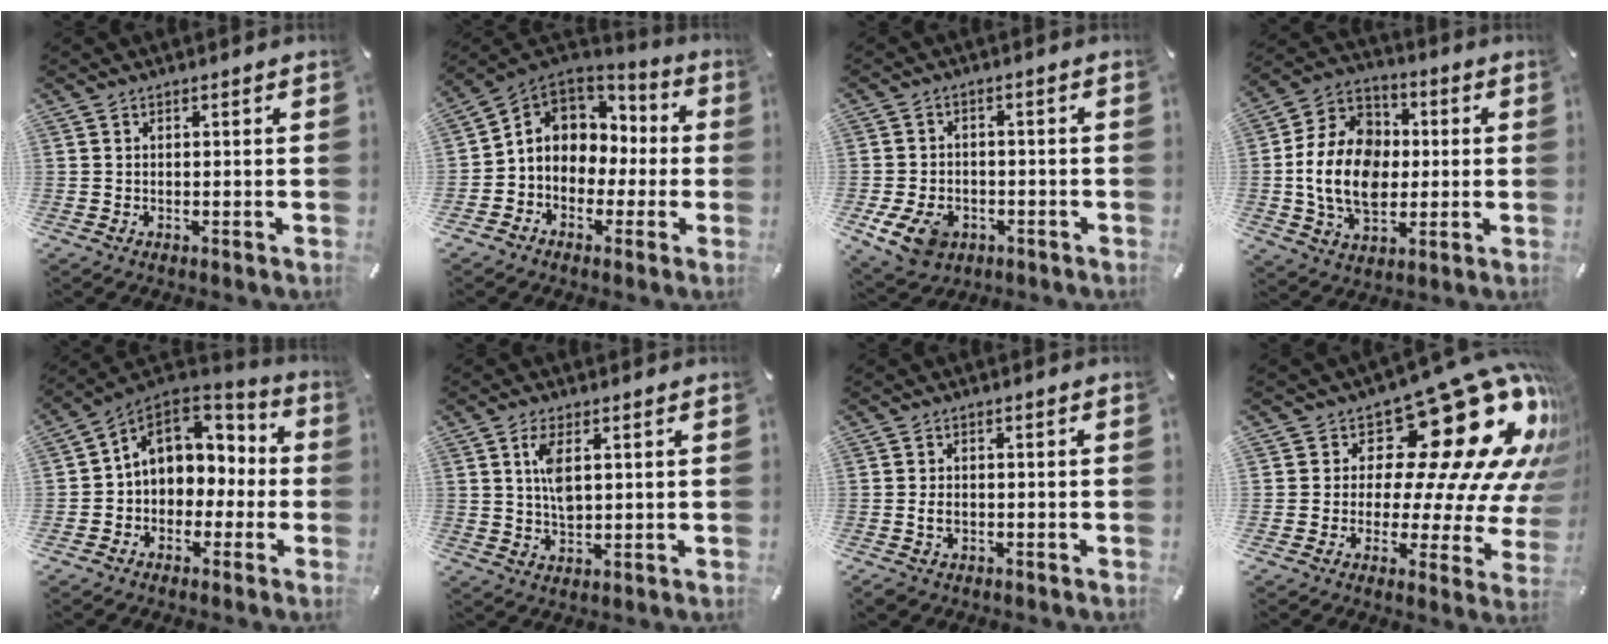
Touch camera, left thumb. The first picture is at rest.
{"total": 8.5, "force": [-0.1, 8.1, 2.6], "torque": [-0.072, 0.010, 0.005]}
{"total": 8.3, "force": [-3.3, 6.2, 4.4], "torque": [-0.092, 0.014, -0.059]}
{"total": 16.5, "force": [-1.3, 12.7, 10.5], "torque": [-0.237, 0.011, -0.025]}
{"total": 9.2, "force": [1.2, 8.4, 3.6], "torque": [-0.080, 0.003, 0.029]}
{"total": 5.7, "force": [1.6, 2.6, 4.8], "torque": [-0.102, 0.000, 0.023]}
{"total": 2.5, "force": [-0.8, 1.8, 1.5], "torque": [-0.035, 0.002, -0.018]}
{"total": 23.1, "force": [11.9, 10.5, 16.9], "torque": [-0.198, -0.119, 0.204]}